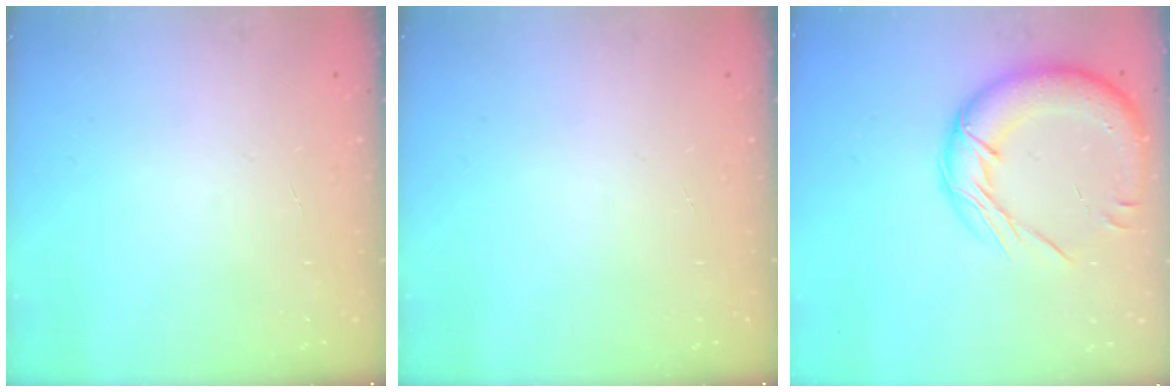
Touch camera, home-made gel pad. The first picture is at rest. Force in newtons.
{"total": 0.0}
{"total": 17.6, "press": 17.4, "slide": 2.5}